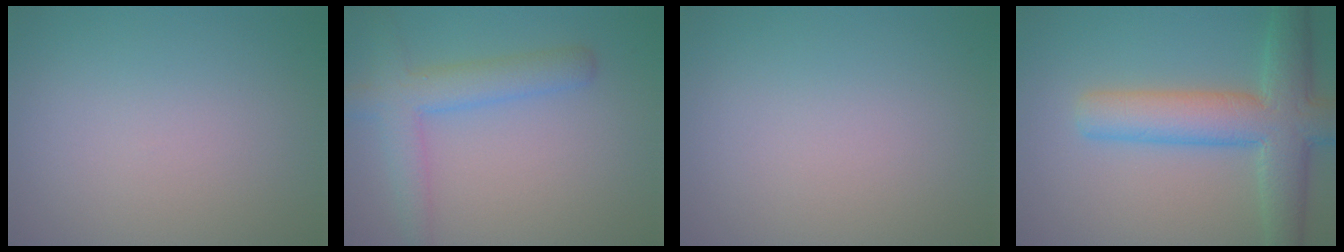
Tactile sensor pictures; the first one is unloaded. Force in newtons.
{"total": 4.2, "press": 4.2, "slide": 0.1}
{"total": 0.0}
{"total": 7.6, "press": 7.6, "slide": 0.3}